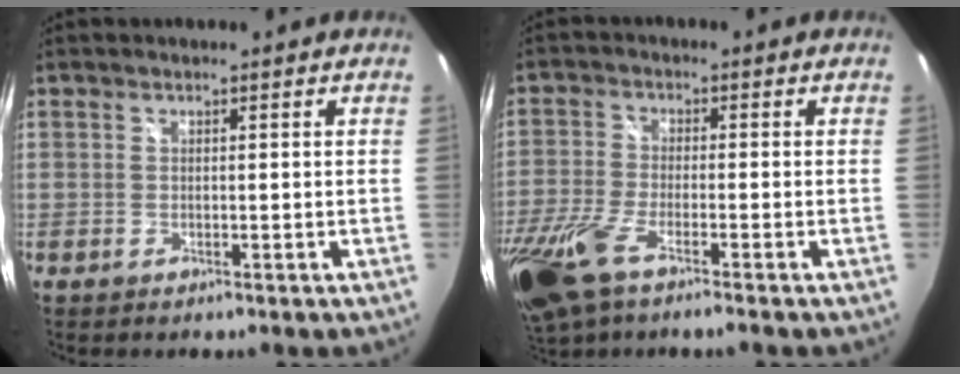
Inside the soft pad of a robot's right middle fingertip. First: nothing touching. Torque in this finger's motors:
{"motor_torque": [1.51, -0.63, 0.61, 0.21]}